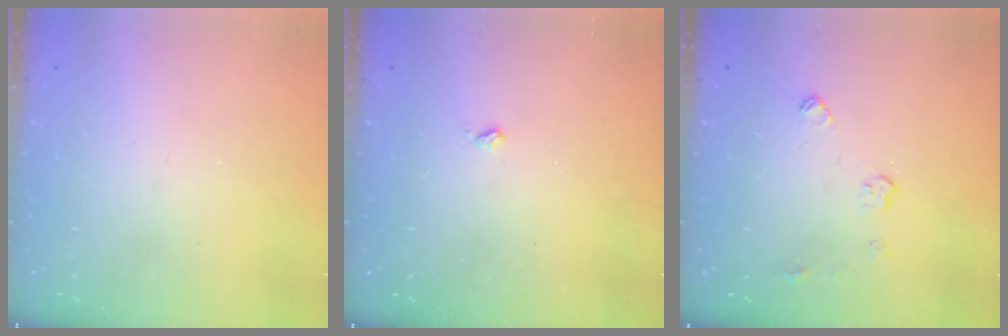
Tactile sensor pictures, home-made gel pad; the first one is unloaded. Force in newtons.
{"total": 2.1, "press": 2.1, "slide": 0.5}
{"total": 6.4, "press": 6.4, "slide": 0.2}